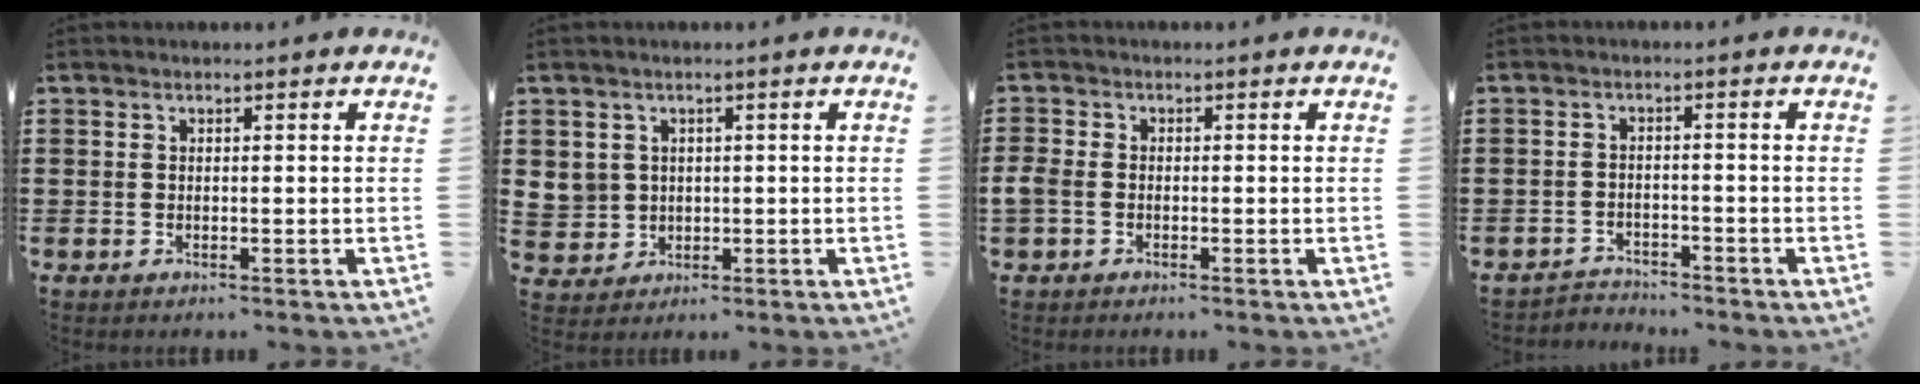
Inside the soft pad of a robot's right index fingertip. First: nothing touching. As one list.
[{"total": 3.4, "force": [0.6, 3.3, 0.3], "torque": [-0.025, 0.010, 0.011]}, {"total": 1.9, "force": [-1.0, 1.3, 1.0], "torque": [-0.036, -0.003, -0.024]}, {"total": 2.5, "force": [-2.5, 0.4, -0.2], "torque": [-0.005, 0.000, -0.055]}]